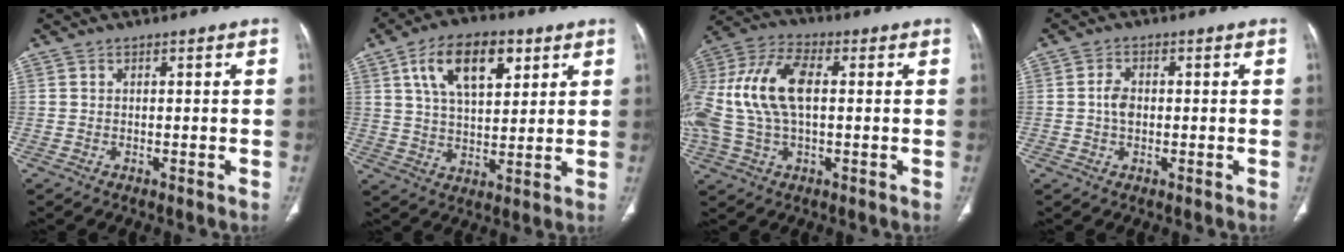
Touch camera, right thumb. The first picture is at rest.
{"total": 14.3, "force": [6.2, 7.5, 10.6], "torque": [-0.155, -0.010, 0.106]}
{"total": 17.6, "force": [1.5, 9.4, 14.9], "torque": [-0.332, 0.026, 0.027]}
{"total": 3.2, "force": [-0.1, 2.2, 2.3], "torque": [-0.043, 0.005, -0.007]}